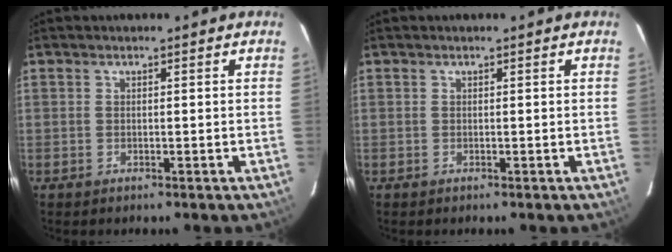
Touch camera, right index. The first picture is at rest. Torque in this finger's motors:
{"motor_torque": [0.00, 0.00, 0.01, 0.00]}